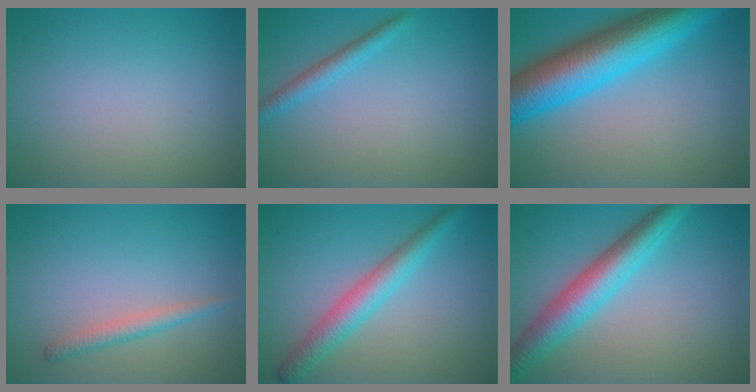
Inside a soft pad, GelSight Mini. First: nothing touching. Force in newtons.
{"total": 1.9, "press": 1.9, "slide": 0.1}
{"total": 11.4, "press": 11.4, "slide": 0.5}
{"total": 1.8, "press": 1.8, "slide": 0.1}
{"total": 4.0, "press": 4.0, "slide": 0.1}
{"total": 6.0, "press": 6.0, "slide": 0.2}